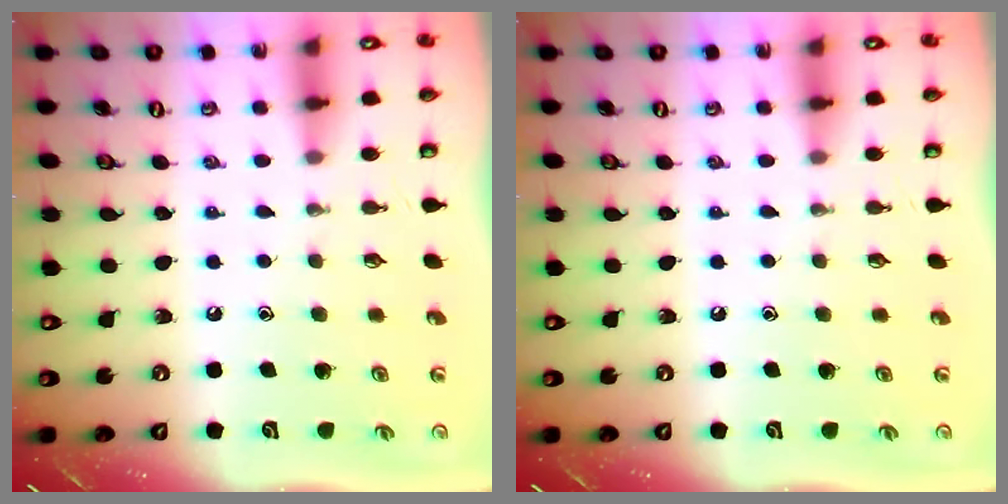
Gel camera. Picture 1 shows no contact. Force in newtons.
{"total": 0.0}